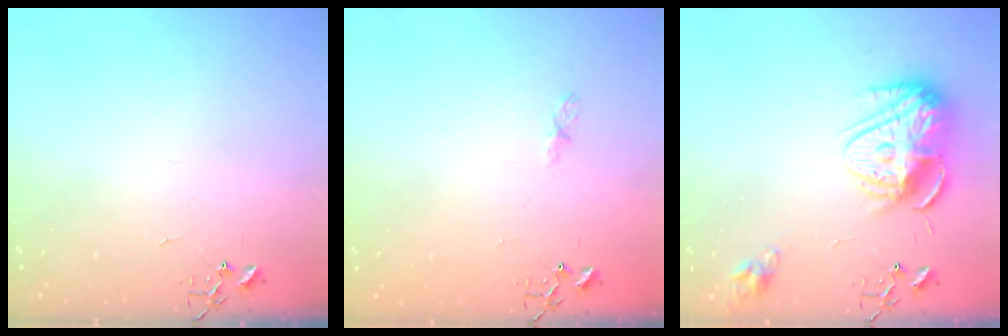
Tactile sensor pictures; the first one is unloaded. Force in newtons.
{"total": 3.9, "press": 3.8, "slide": 0.5}
{"total": 15.4, "press": 15.4, "slide": 1.3}